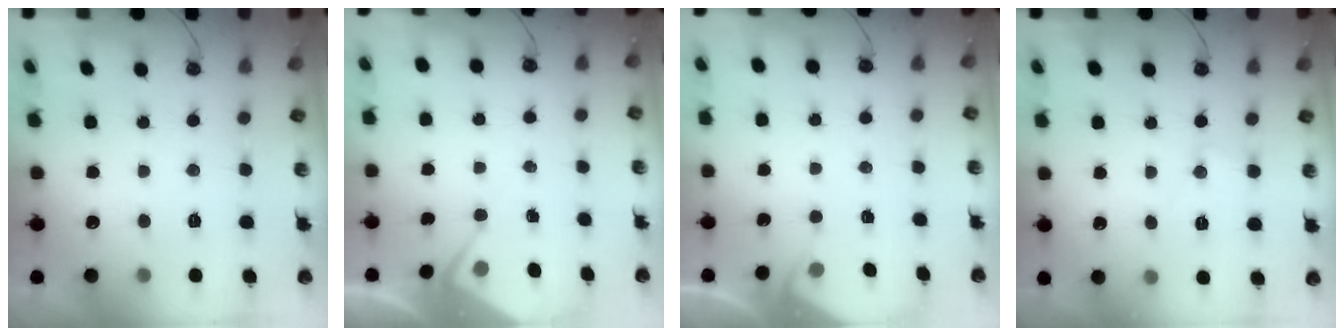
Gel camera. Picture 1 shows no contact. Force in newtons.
{"total": 3.6, "press": 3.5, "slide": 0.5}
{"total": 2.7, "press": 2.6, "slide": 0.5}
{"total": 5.8, "press": 5.8, "slide": 0.4}